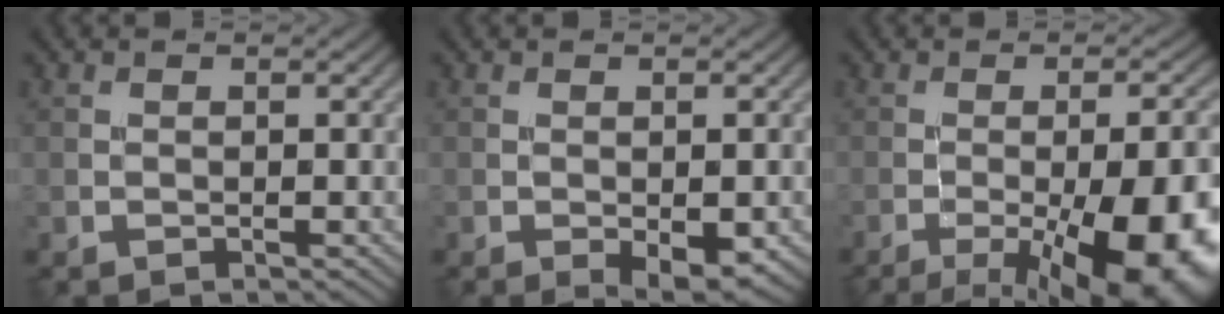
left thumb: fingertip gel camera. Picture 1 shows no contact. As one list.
[{"total": 4.1, "force": [-1.7, 1.8, 3.3], "torque": [-0.050, -0.008, -0.018]}, {"total": 17.6, "force": [-7.7, 5.9, 14.7], "torque": [-0.178, -0.006, -0.097]}]